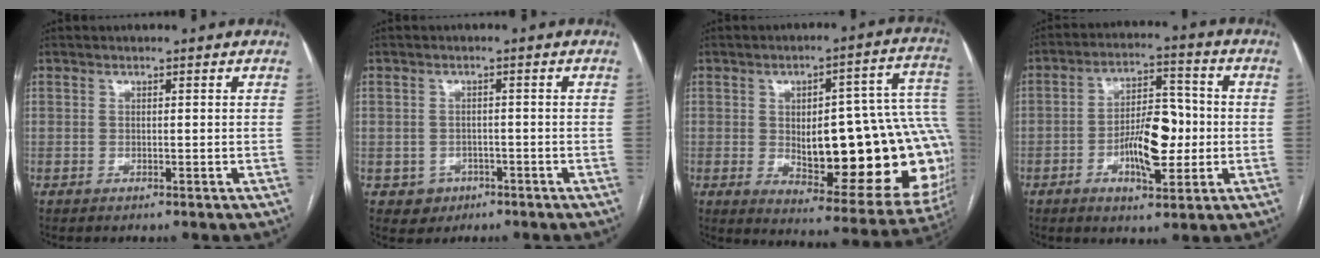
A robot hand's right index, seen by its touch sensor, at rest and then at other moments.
{"total": 3.1, "force": [-1.3, 2.8, 0.4], "torque": [0.001, 0.009, -0.011]}
{"total": 27.7, "force": [-2.3, 8.2, 26.4], "torque": [-0.249, 0.035, -0.004]}
{"total": 10.4, "force": [-2.0, 4.0, 9.4], "torque": [-0.161, 0.015, -0.029]}